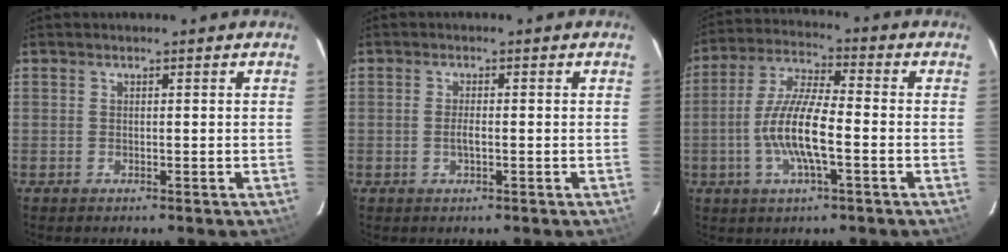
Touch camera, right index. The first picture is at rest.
{"total": 1.7, "force": [-0.4, 0.4, 1.6], "torque": [-0.032, 0.000, -0.009]}
{"total": 11.4, "force": [-2.9, 2.5, 10.8], "torque": [-0.222, 0.001, -0.059]}